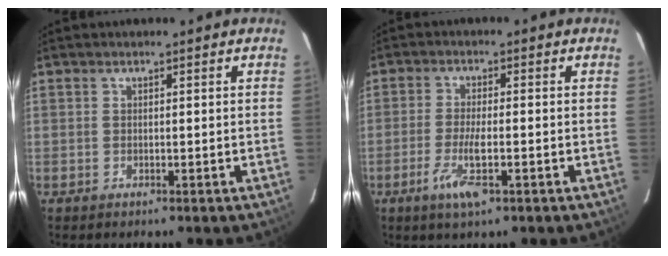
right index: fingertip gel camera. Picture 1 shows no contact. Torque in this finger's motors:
{"motor_torque": [0.18, -0.16, 0.16, 0.06]}